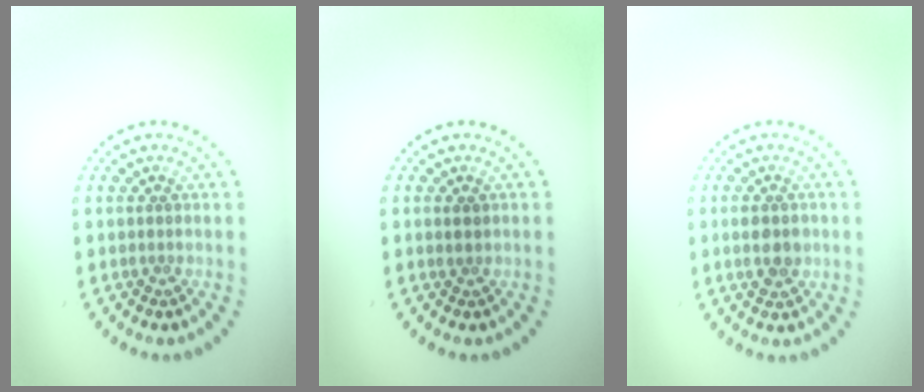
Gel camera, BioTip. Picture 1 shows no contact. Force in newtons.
{"total": 0.9, "press": 0.8, "slide": 0.4}
{"total": 2.7, "press": 2.7, "slide": 0.1}